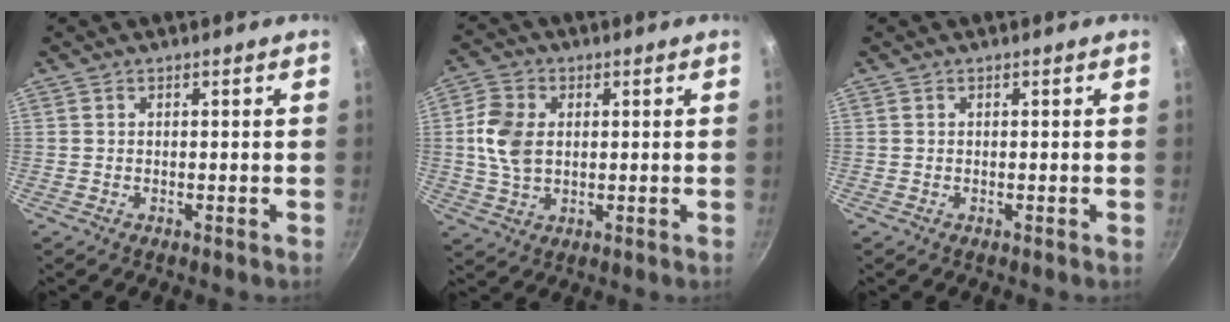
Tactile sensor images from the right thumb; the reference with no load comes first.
{"total": 8.0, "force": [0.8, 5.6, 5.6], "torque": [-0.103, 0.005, 0.013]}
{"total": 0.0}